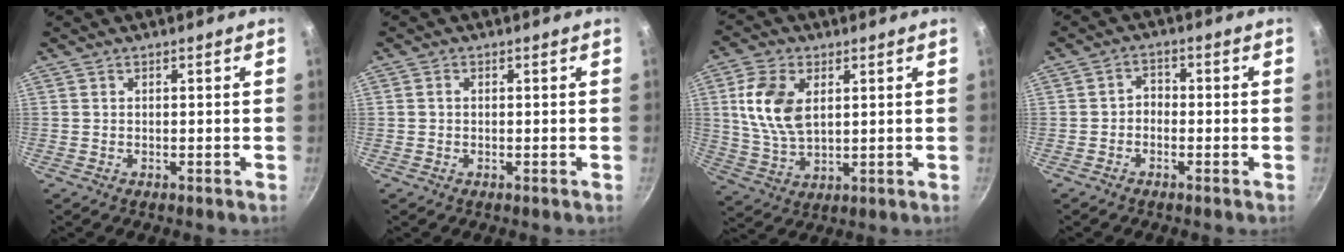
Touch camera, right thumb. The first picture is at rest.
{"total": 0.9, "force": [0.0, 0.7, 0.5], "torque": [-0.008, 0.005, -0.001]}
{"total": 11.3, "force": [2.8, 6.9, 8.5], "torque": [-0.158, -0.013, 0.059]}
{"total": 2.5, "force": [-1.0, 1.9, 1.2], "torque": [-0.008, 0.016, -0.024]}